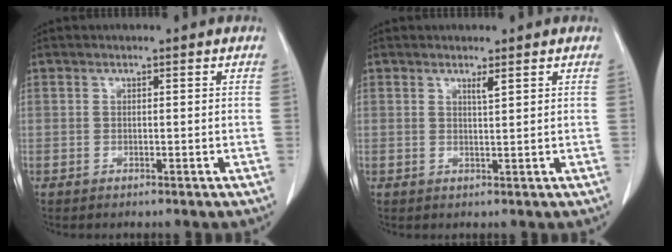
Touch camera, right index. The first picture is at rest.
{"total": 1.2, "force": [0.8, -0.1, 0.9], "torque": [-0.018, -0.006, 0.018]}